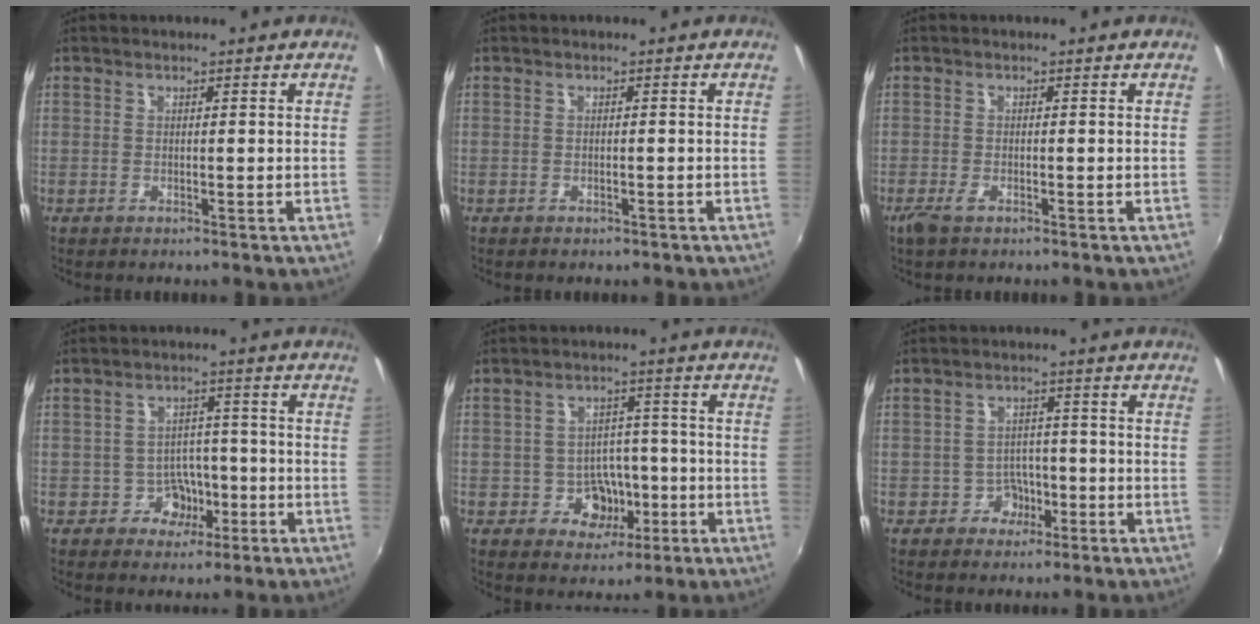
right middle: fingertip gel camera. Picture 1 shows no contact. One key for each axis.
{"total": 1.1, "fx": -0.9, "fy": 0.4, "fz": 0.5, "tx": -0.009, "ty": -0.007, "tz": -0.009}
{"total": 2.4, "fx": -1.5, "fy": 0.9, "fz": 1.6, "tx": -0.036, "ty": -0.008, "tz": -0.029}
{"total": 4.5, "fx": -2.1, "fy": 3.7, "fz": 1.2, "tx": -0.027, "ty": 0.014, "tz": -0.021}
{"total": 5.9, "fx": -2.0, "fy": 5.1, "fz": 2.2, "tx": -0.043, "ty": 0.017, "tz": -0.015}
{"total": 3.3, "fx": -1.8, "fy": 2.7, "fz": 0.6, "tx": -0.009, "ty": 0.012, "tz": -0.025}